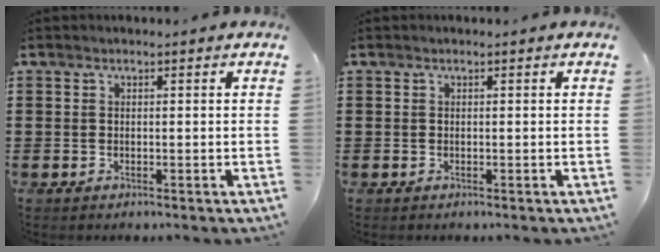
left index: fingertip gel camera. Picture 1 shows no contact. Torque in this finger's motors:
{"motor_torque": [-0.16, 0.17, 0.00, -0.01]}